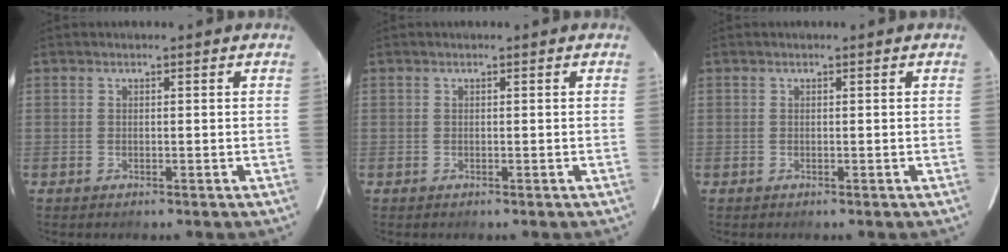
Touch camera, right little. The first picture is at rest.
{"total": 0.0}
{"total": 0.0}